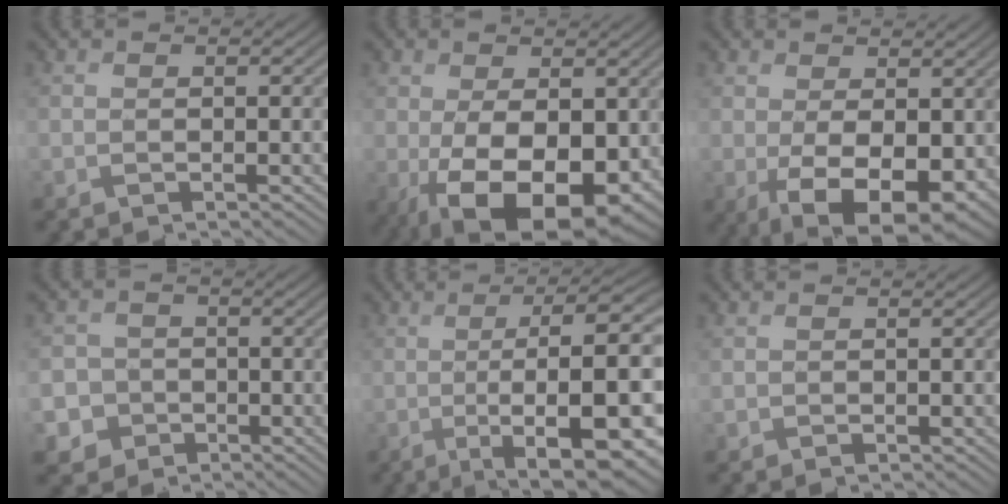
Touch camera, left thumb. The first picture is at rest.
{"total": 14.0, "force": [-3.4, 7.8, 11.1], "torque": [-0.187, -0.032, -0.040]}
{"total": 9.8, "force": [-1.5, 5.6, 7.9], "torque": [-0.145, -0.027, -0.012]}
{"total": 5.4, "force": [-1.9, 4.9, 1.1], "torque": [-0.033, -0.005, -0.058]}
{"total": 16.7, "force": [-2.1, 5.1, 15.8], "torque": [-0.204, -0.008, -0.017]}
{"total": 0.6, "force": [0.1, 0.6, 0.1], "torque": [-0.004, -0.006, 0.007]}